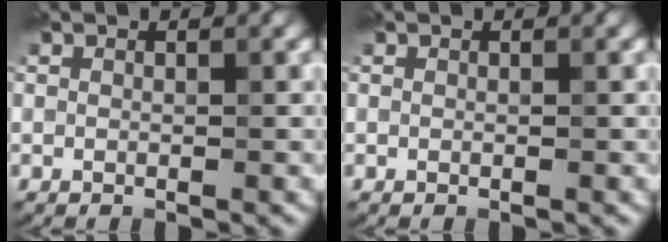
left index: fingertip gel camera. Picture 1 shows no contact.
{"total": 0.0}